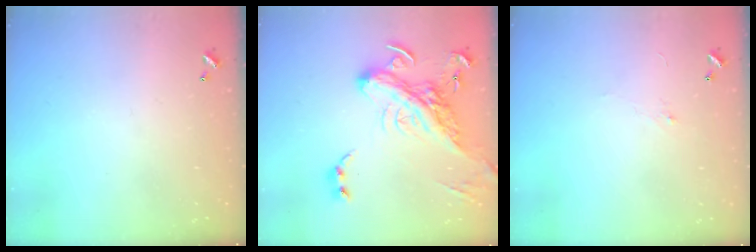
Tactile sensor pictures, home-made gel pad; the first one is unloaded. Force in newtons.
{"total": 9.9, "press": 9.7, "slide": 2.0}
{"total": 0.7, "press": 0.4, "slide": 0.6}